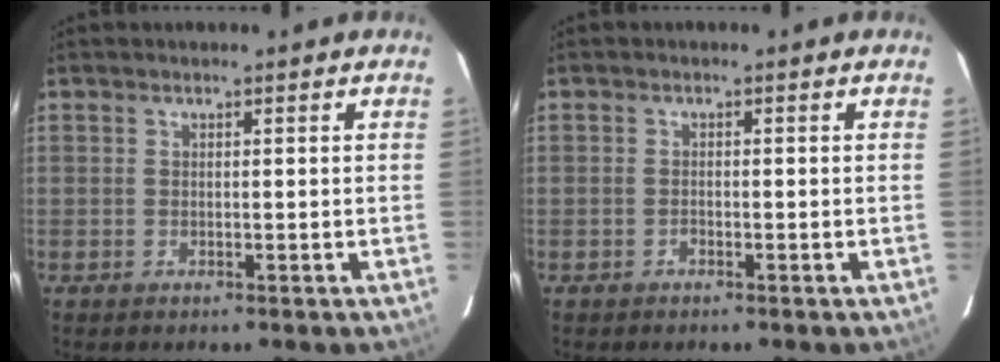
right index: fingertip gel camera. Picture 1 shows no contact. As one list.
[{"total": 0.7, "force": [-0.6, 0.3, 0.1], "torque": [-0.003, 0.003, -0.011]}]